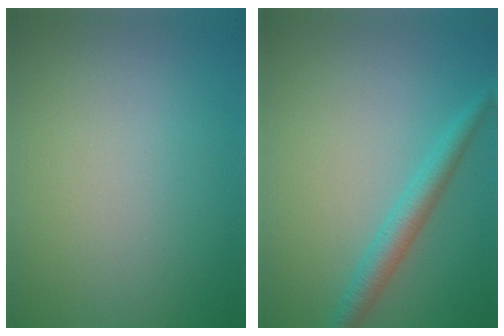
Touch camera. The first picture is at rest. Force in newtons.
{"total": 2.7, "press": 2.7, "slide": 0.1}